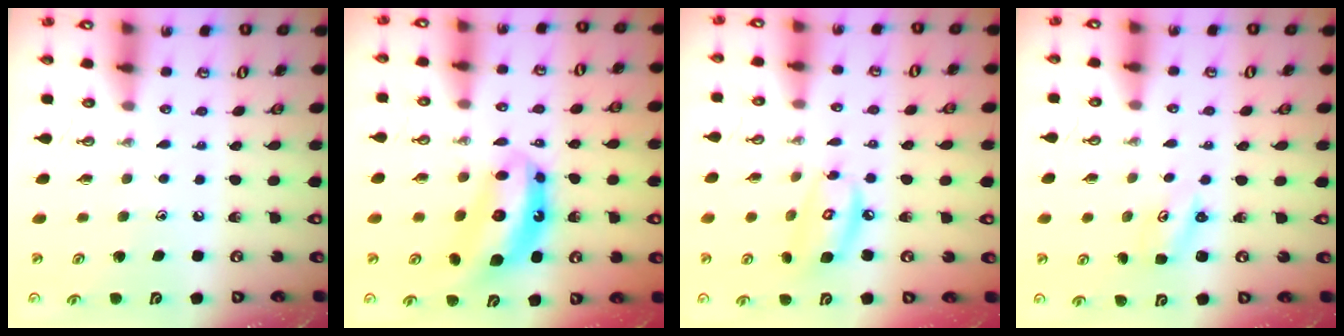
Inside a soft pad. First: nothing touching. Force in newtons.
{"total": 10.4, "press": 10.4, "slide": 0.9}
{"total": 8.8, "press": 8.8, "slide": 0.8}
{"total": 1.9, "press": 1.9, "slide": 0.3}